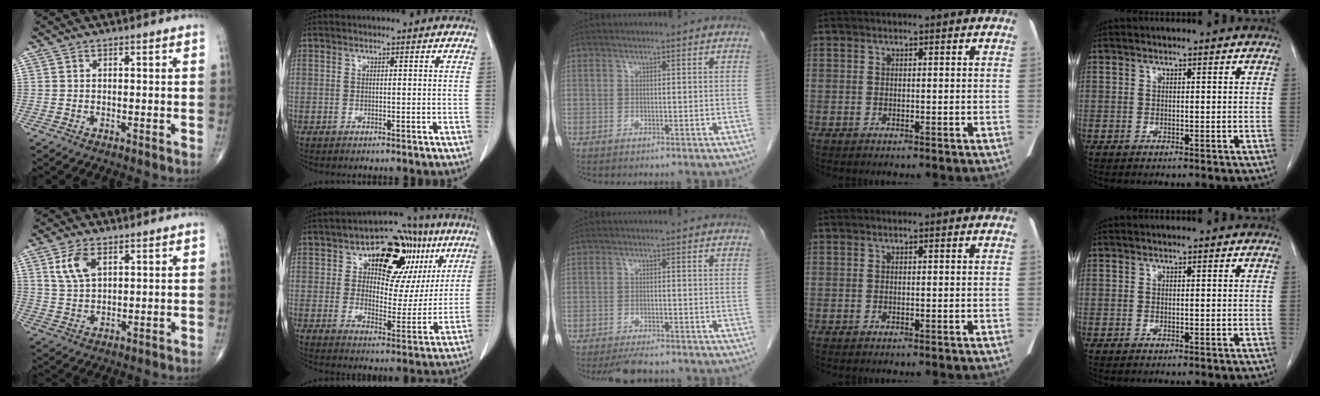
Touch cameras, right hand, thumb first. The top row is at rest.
{"thumb": {"total": 6.5, "force": [2.9, 3.5, 4.6], "torque": [-0.087, -0.010, 0.063]}, "index": {"total": 16.7, "force": [7.3, 9.7, 11.4], "torque": [-0.131, 0.034, 0.105]}, "middle": {"total": 5.1, "force": [-4.6, 1.0, 2.0], "torque": [-0.026, -0.009, -0.072]}}